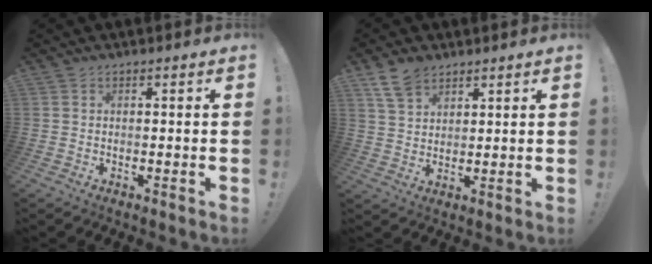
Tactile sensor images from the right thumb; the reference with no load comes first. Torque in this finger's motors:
{"motor_torque": [-0.03, 1.42, -0.02, 0.11, 0.00]}